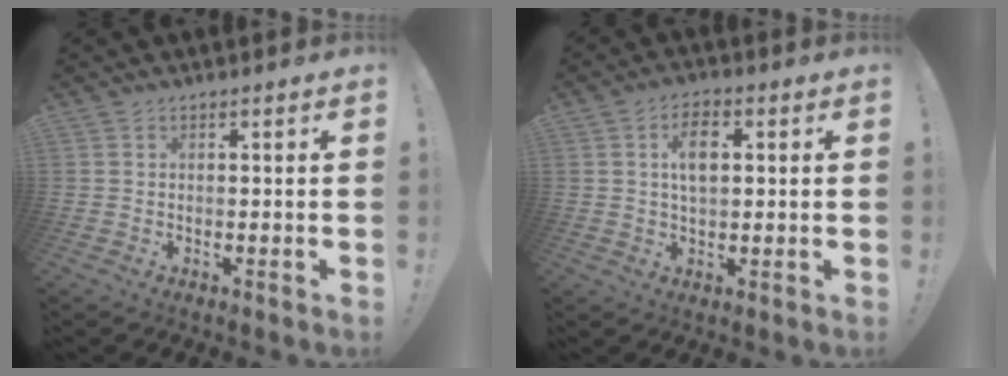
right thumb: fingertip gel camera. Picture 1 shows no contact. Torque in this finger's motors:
{"motor_torque": [-0.10, 0.42, -0.12, 0.22, 0.01]}